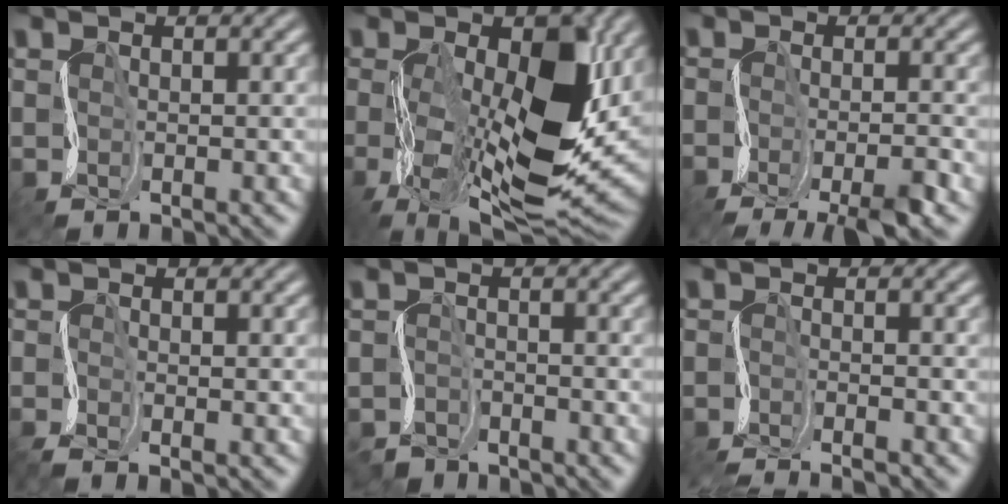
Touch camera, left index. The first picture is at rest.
{"total": 15.2, "force": [-0.8, 7.2, 13.3], "torque": [-0.217, -0.022, -0.011]}
{"total": 4.9, "force": [-3.5, 0.5, 3.3], "torque": [-0.050, -0.002, -0.070]}
{"total": 1.6, "force": [-1.5, -0.1, 0.6], "torque": [-0.018, -0.005, -0.038]}
{"total": 2.9, "force": [-2.8, 0.8, -0.1], "torque": [-0.001, -0.001, -0.061]}
{"total": 2.9, "force": [-2.7, -0.1, 0.8], "torque": [-0.015, -0.006, -0.060]}